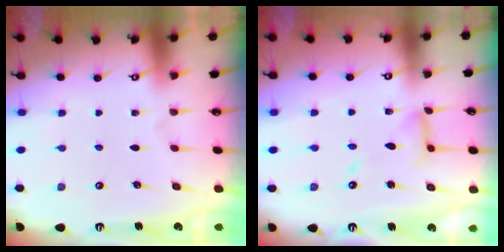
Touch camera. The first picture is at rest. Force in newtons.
{"total": 10.7, "press": 10.7, "slide": 1.0}